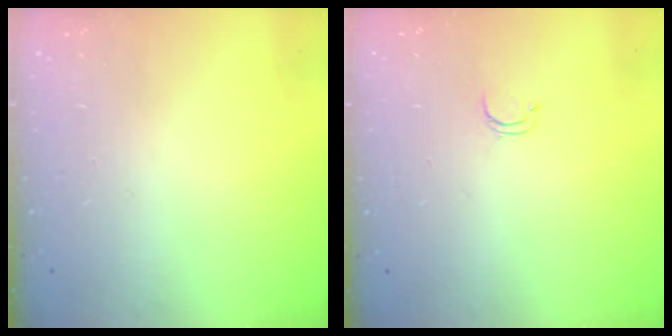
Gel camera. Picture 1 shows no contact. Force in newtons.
{"total": 3.5, "press": 3.4, "slide": 0.4}